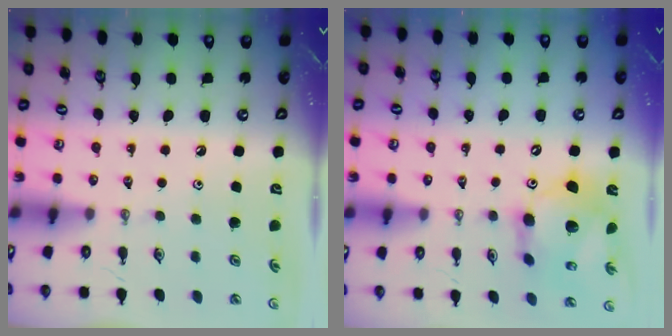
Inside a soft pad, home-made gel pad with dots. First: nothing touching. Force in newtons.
{"total": 13.7, "press": 13.6, "slide": 1.4}